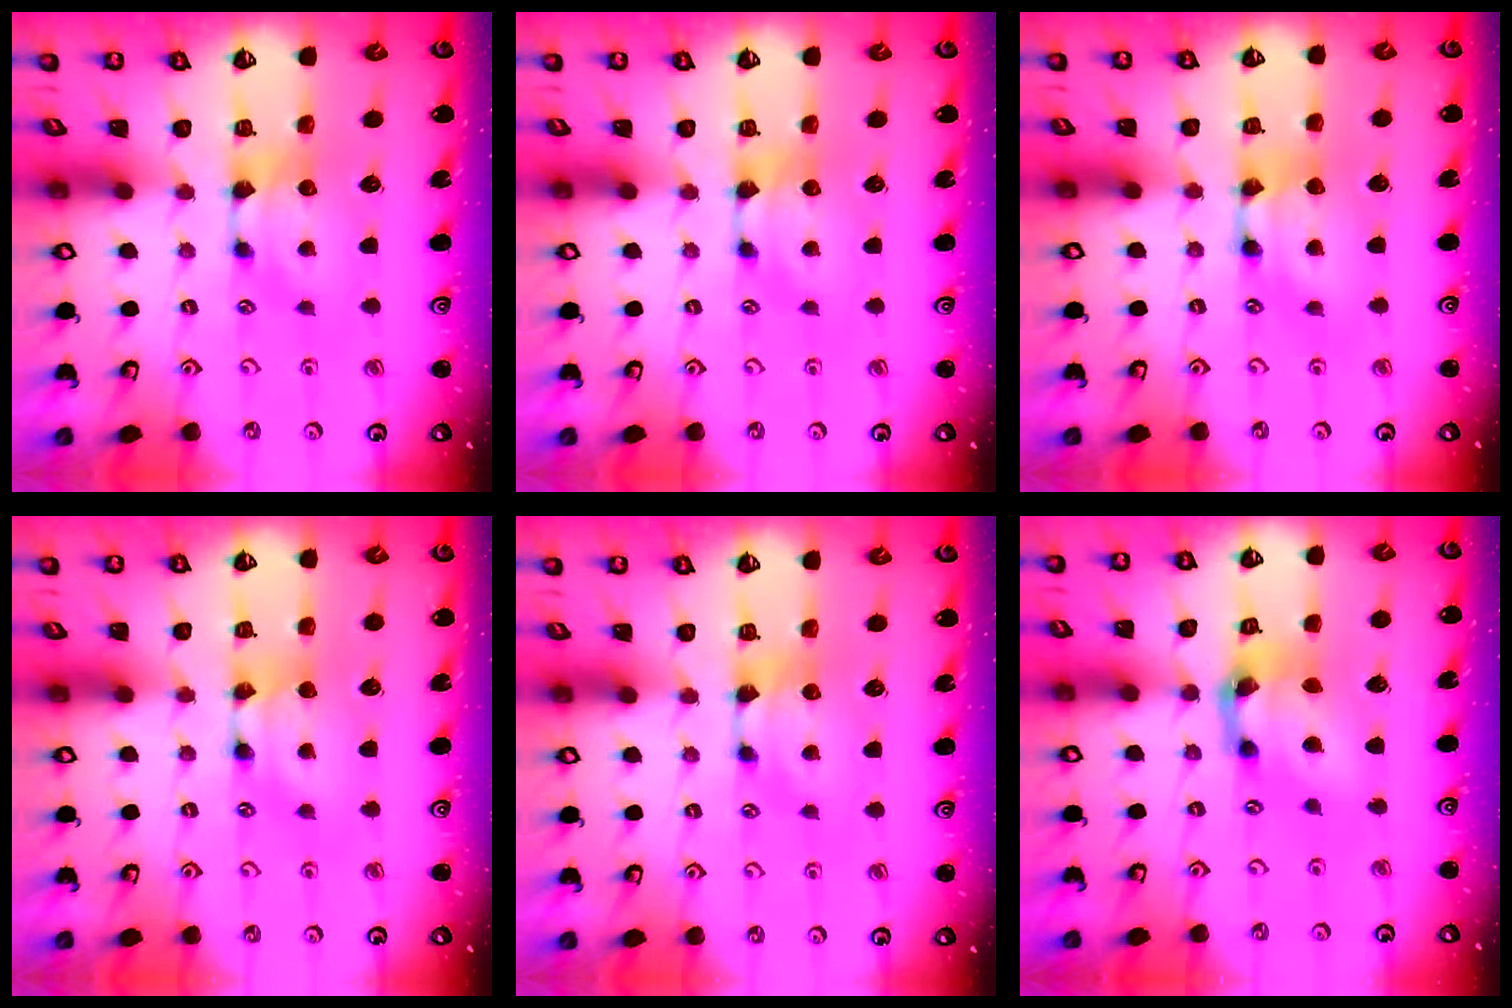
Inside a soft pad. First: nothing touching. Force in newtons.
{"total": 0.0}
{"total": 2.0, "press": 2.0, "slide": 0.1}
{"total": 1.6, "press": 1.6, "slide": 0.2}
{"total": 0.0}
{"total": 6.1, "press": 5.6, "slide": 2.5}